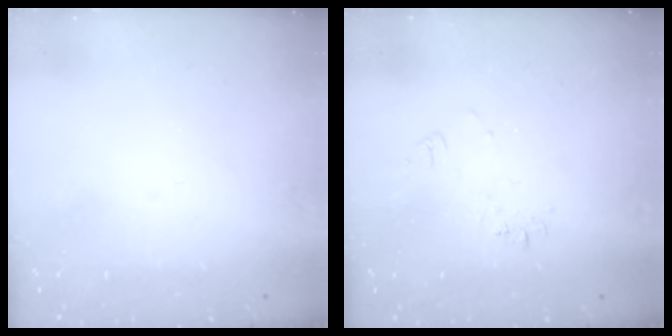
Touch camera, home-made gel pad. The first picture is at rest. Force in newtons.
{"total": 6.2, "press": 6.2, "slide": 0.5}